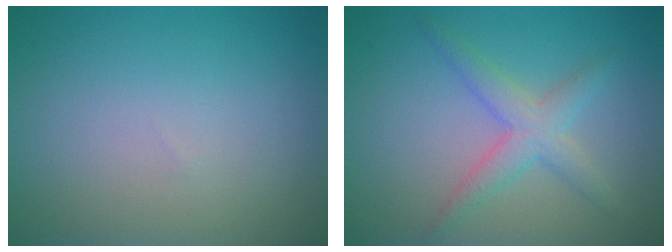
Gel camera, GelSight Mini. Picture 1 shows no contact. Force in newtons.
{"total": 2.4, "press": 2.4, "slide": 0.1}